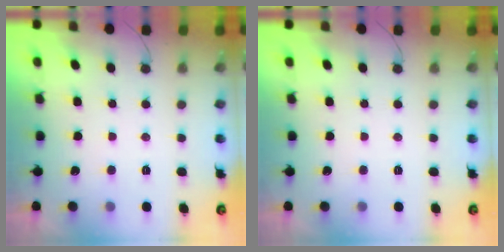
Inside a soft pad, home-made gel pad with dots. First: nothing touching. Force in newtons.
{"total": 0.0}